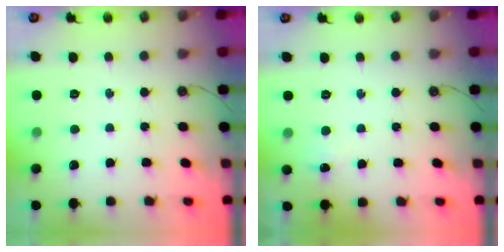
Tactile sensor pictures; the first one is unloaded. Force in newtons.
{"total": 2.3, "press": 2.0, "slide": 1.0}